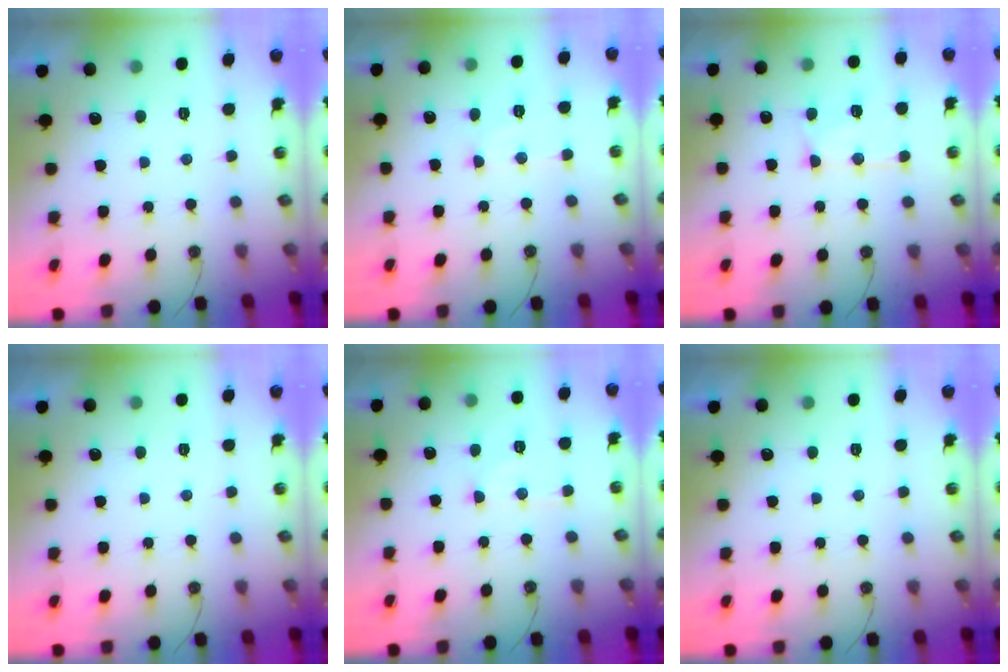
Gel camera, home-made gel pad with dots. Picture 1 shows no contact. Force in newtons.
{"total": 8.4, "press": 8.3, "slide": 0.7}
{"total": 13.0, "press": 12.9, "slide": 1.3}
{"total": 0.0}
{"total": 9.4, "press": 9.4, "slide": 0.8}
{"total": 0.0}